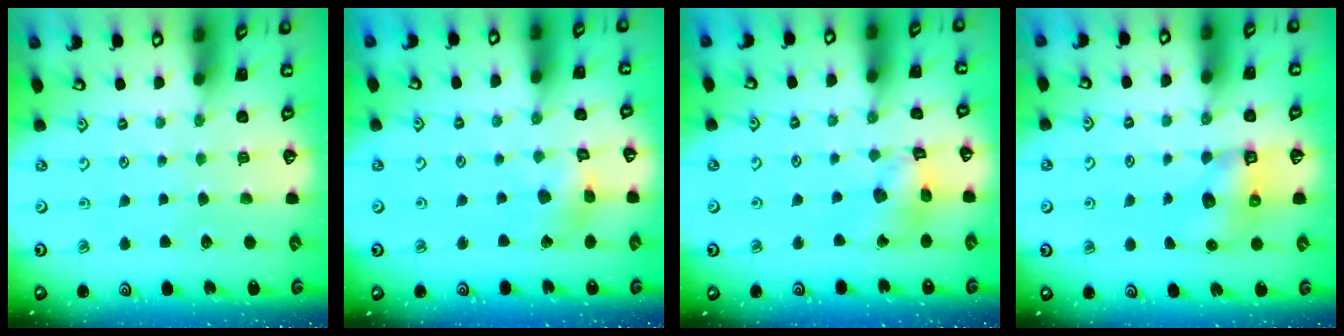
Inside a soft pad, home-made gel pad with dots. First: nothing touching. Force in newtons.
{"total": 6.3, "press": 6.3, "slide": 0.4}
{"total": 11.9, "press": 11.8, "slide": 1.3}
{"total": 6.4, "press": 6.4, "slide": 0.9}